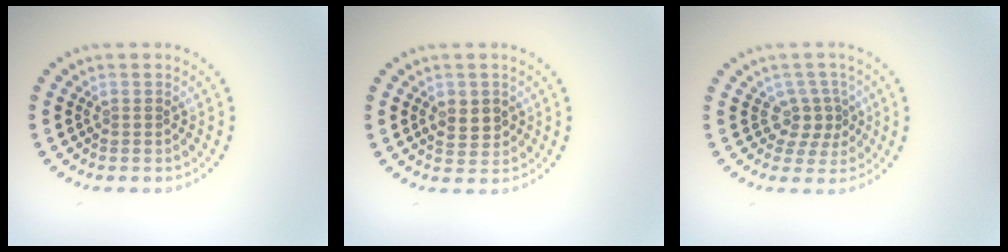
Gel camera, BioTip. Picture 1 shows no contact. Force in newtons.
{"total": 2.5, "press": 2.4, "slide": 0.4}
{"total": 2.3, "press": 1.7, "slide": 1.5}